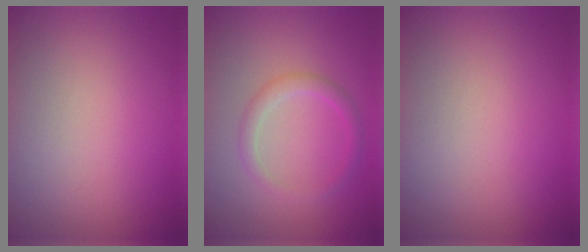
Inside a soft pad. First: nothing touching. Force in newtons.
{"total": 1.7, "press": 1.7, "slide": 0.1}
{"total": 0.0}